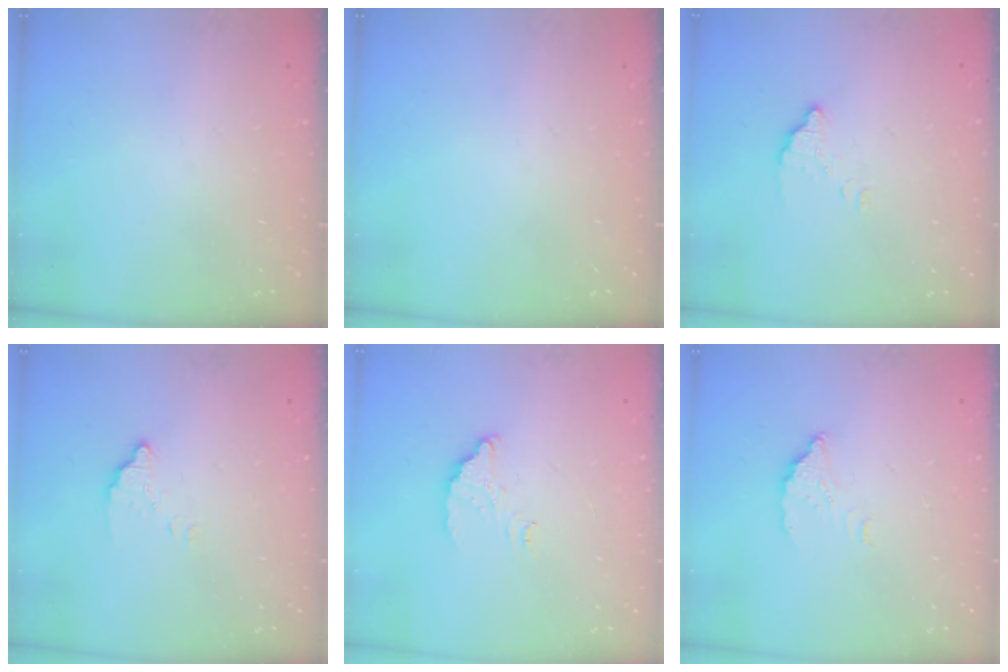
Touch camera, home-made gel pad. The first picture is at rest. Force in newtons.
{"total": 0.0}
{"total": 2.6, "press": 2.6, "slide": 0.0}
{"total": 2.4, "press": 2.4, "slide": 0.0}
{"total": 4.3, "press": 4.3, "slide": 0.1}
{"total": 3.8, "press": 3.8, "slide": 0.3}